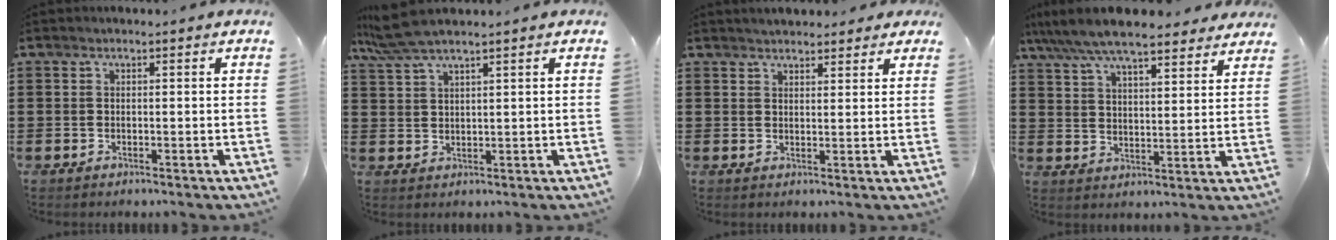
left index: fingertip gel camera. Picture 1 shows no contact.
{"total": 4.9, "force": [3.9, 0.5, 2.9], "torque": [-0.066, -0.002, 0.072]}
{"total": 2.5, "force": [2.4, 0.6, 0.2], "torque": [-0.010, 0.001, 0.045]}
{"total": 7.6, "force": [7.0, 1.0, 2.9], "torque": [-0.084, -0.026, 0.125]}